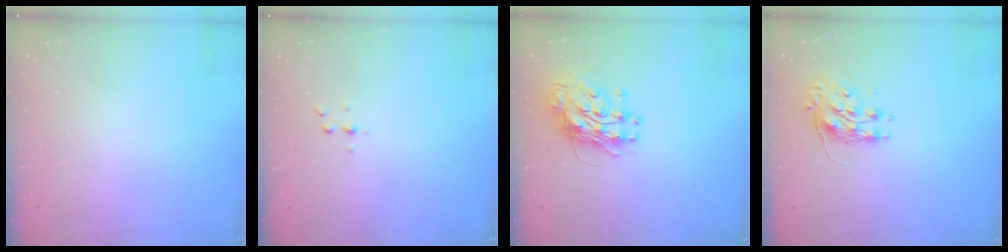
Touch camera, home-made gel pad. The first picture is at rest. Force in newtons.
{"total": 2.6, "press": 2.6, "slide": 0.3}
{"total": 11.5, "press": 11.4, "slide": 1.3}
{"total": 8.1, "press": 8.1, "slide": 0.1}